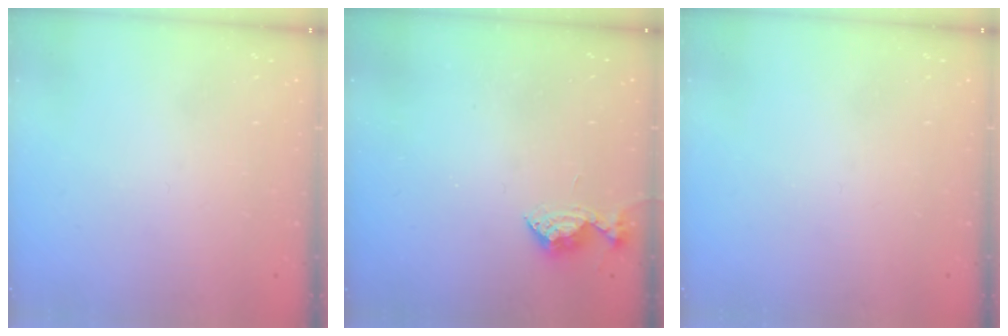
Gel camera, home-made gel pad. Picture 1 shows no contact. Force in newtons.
{"total": 6.7, "press": 6.6, "slide": 0.7}
{"total": 0.0}